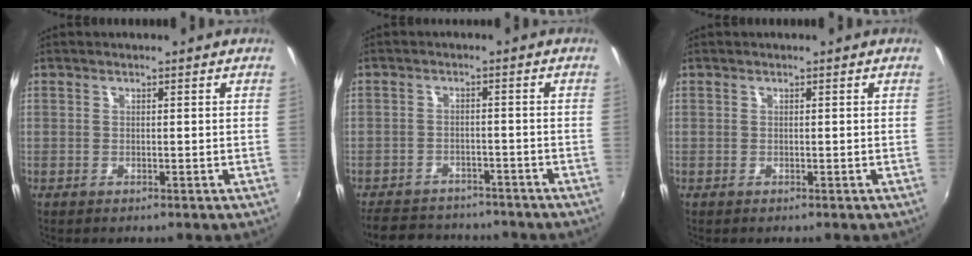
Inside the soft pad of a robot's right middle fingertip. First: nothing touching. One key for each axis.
{"total": 11.4, "fx": -9.9, "fy": 4.6, "fz": 3.4, "tx": -0.091, "ty": 0.011, "tz": -0.141}
{"total": 0.0}